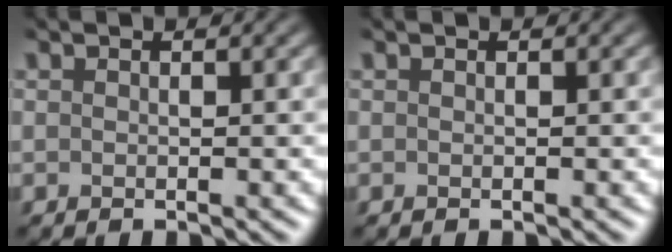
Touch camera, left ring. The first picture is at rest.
{"total": 0.0}